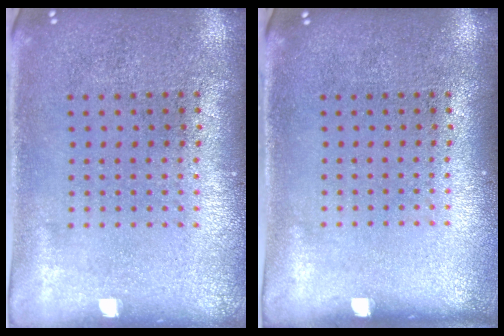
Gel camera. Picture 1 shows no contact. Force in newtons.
{"total": 0.0}